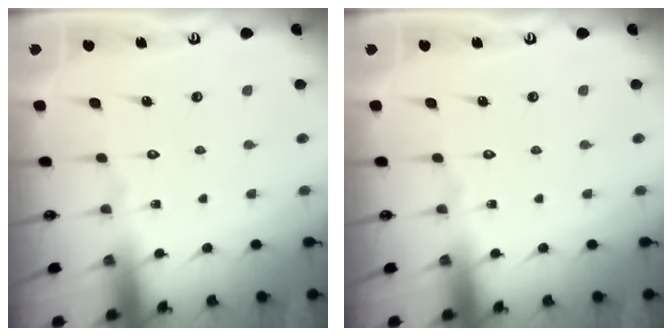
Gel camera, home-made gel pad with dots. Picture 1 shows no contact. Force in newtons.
{"total": 0.0}